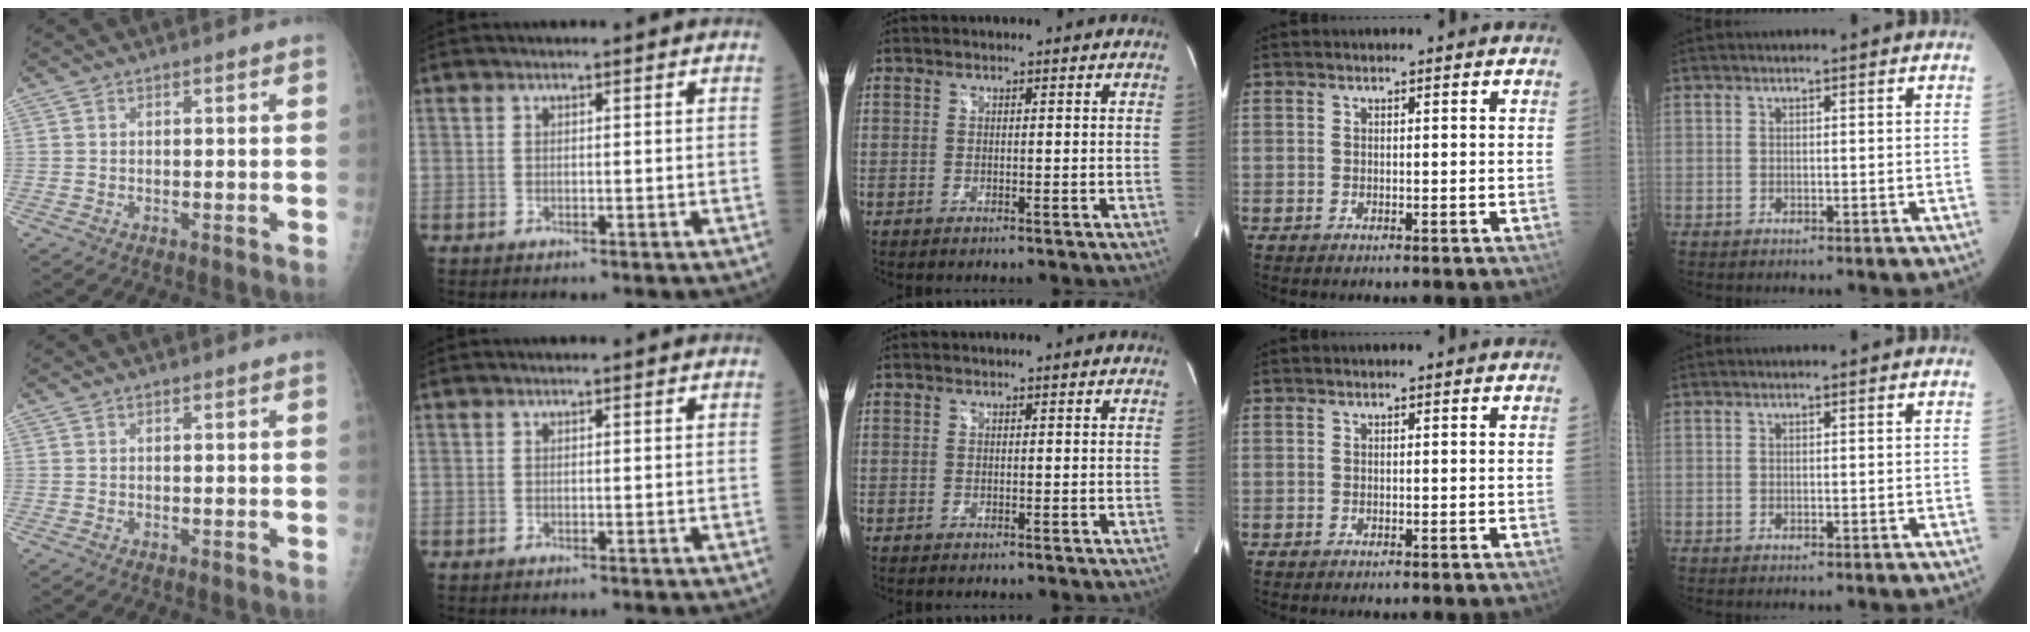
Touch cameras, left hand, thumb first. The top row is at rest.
{}